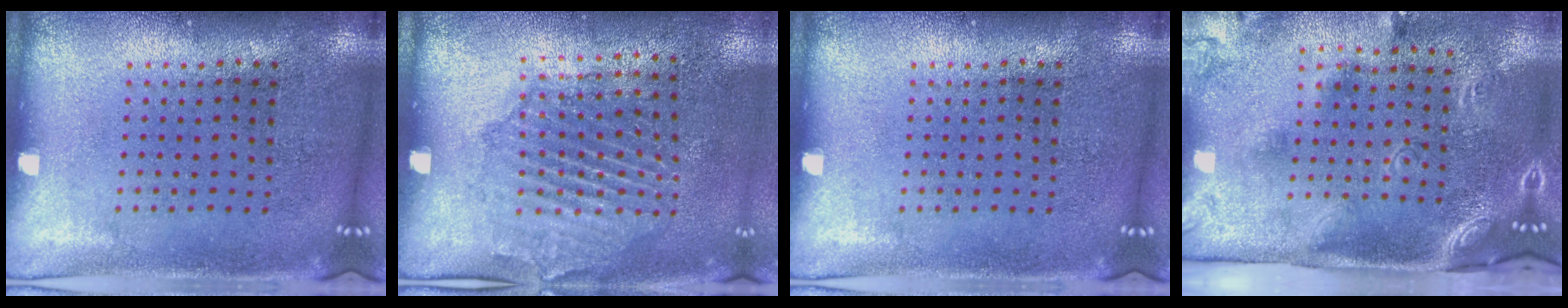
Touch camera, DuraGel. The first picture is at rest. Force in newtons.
{"total": 1.7, "press": 1.5, "slide": 0.8}
{"total": 0.0}
{"total": 2.8, "press": 1.9, "slide": 2.0}